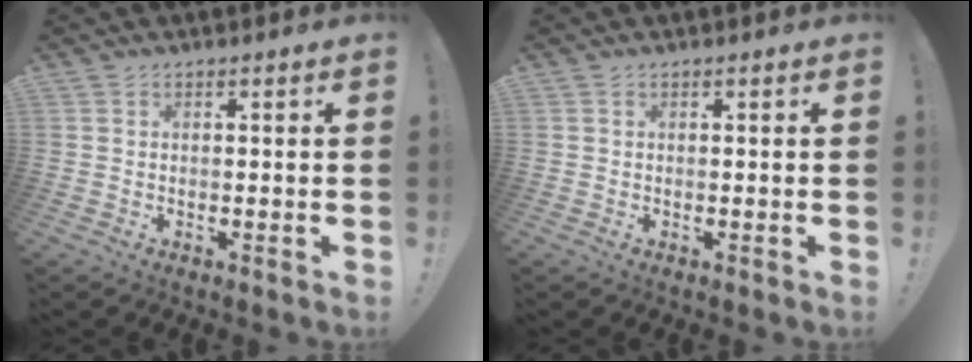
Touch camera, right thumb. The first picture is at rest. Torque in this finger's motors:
{"motor_torque": [-0.05, 0.11, 0.07, -0.03, -0.01]}